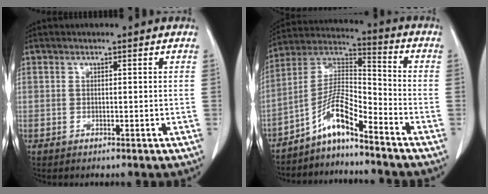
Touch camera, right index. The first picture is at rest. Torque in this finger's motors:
{"motor_torque": [0.89, -0.65, 0.24, 0.12]}